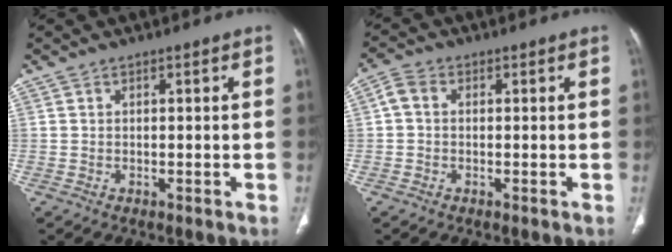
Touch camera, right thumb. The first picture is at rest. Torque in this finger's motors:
{"motor_torque": [0.03, 0.01, 0.16, -0.18, 0.01]}